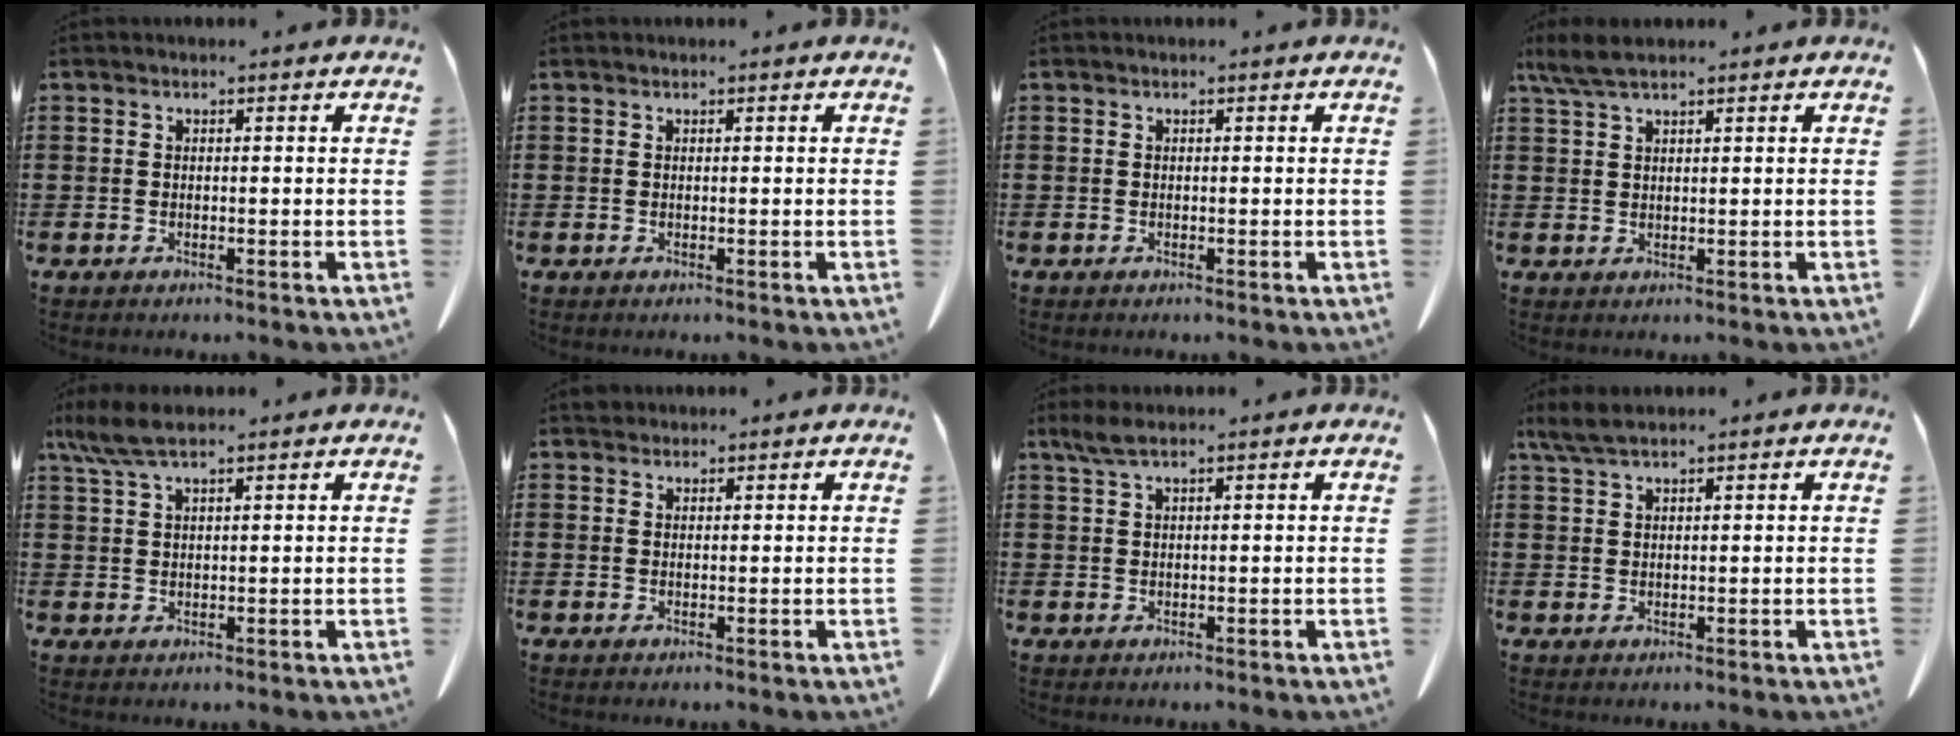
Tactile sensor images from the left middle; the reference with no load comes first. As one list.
[{"total": 0.0}, {"total": 0.0}, {"total": 3.8, "force": [2.6, 0.7, 2.7], "torque": [-0.058, 0.004, 0.049]}, {"total": 4.8, "force": [3.2, 1.0, 3.4], "torque": [-0.081, -0.001, 0.056]}, {"total": 1.1, "force": [0.9, 0.5, 0.0], "torque": [-0.003, 0.004, 0.019]}, {"total": 2.5, "force": [1.6, 0.4, 1.8], "torque": [-0.040, 0.002, 0.029]}, {"total": 3.3, "force": [2.3, 0.7, 2.3], "torque": [-0.049, 0.004, 0.043]}]